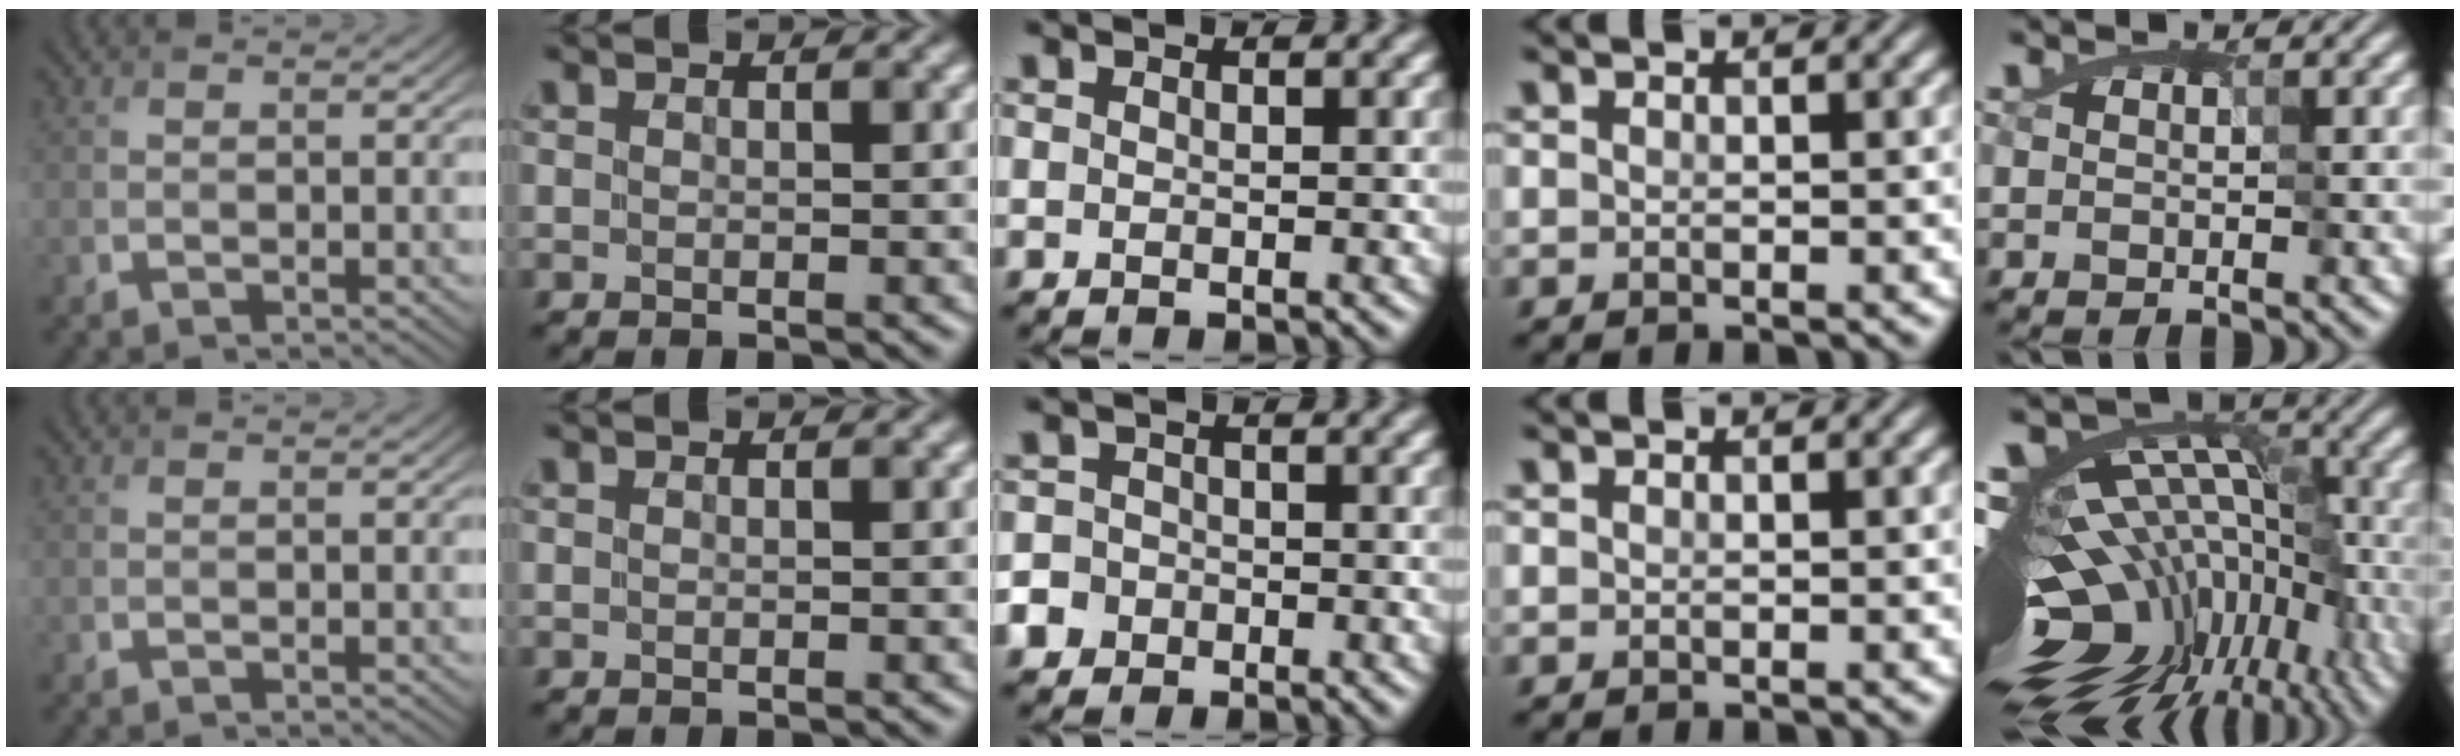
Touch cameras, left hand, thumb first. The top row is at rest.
{"middle": {"total": 4.0, "force": [-2.0, 3.4, 0.8], "torque": [-0.003, -0.001, -0.051]}, "little": {"total": 16.8, "force": [-7.8, 9.7, 11.3], "torque": [-0.173, 0.009, -0.106]}}